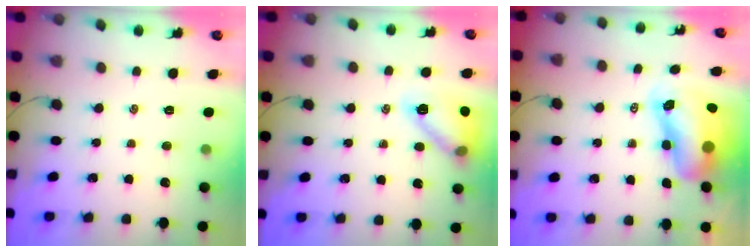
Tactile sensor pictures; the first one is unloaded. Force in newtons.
{"total": 14.2, "press": 14.2, "slide": 0.9}
{"total": 11.8, "press": 11.3, "slide": 3.4}